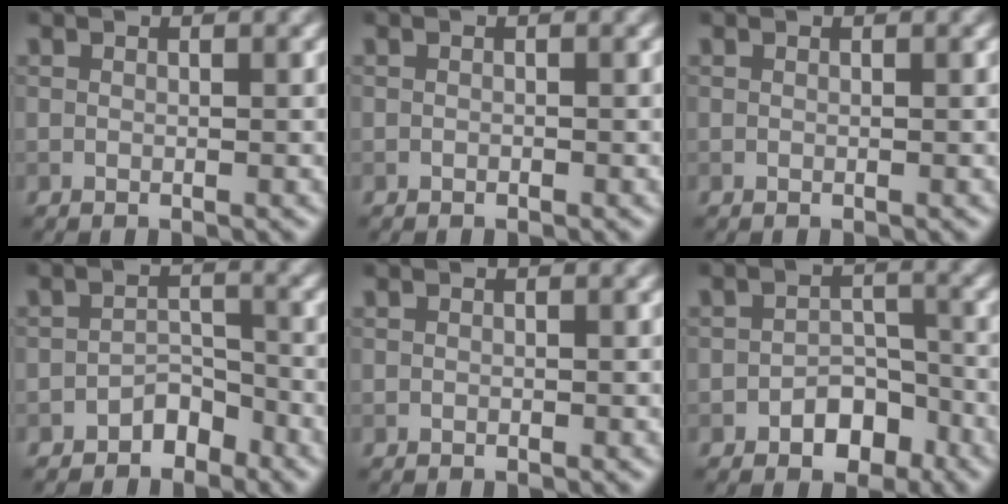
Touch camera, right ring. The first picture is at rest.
{"total": 0.0}
{"total": 0.0}
{"total": 2.3, "force": [-1.8, 1.2, 0.8], "torque": [-0.005, 0.013, -0.032]}
{"total": 0.0}
{"total": 3.4, "force": [-1.9, 2.2, 1.7], "torque": [-0.013, 0.005, -0.030]}